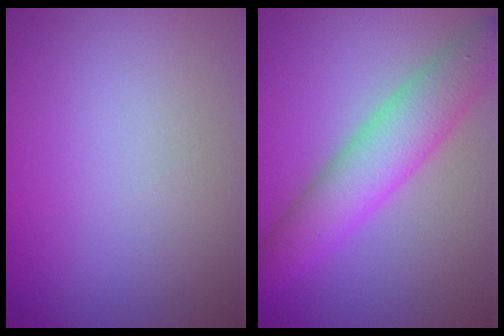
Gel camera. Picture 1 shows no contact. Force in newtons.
{"total": 5.9, "press": 5.9, "slide": 0.2}